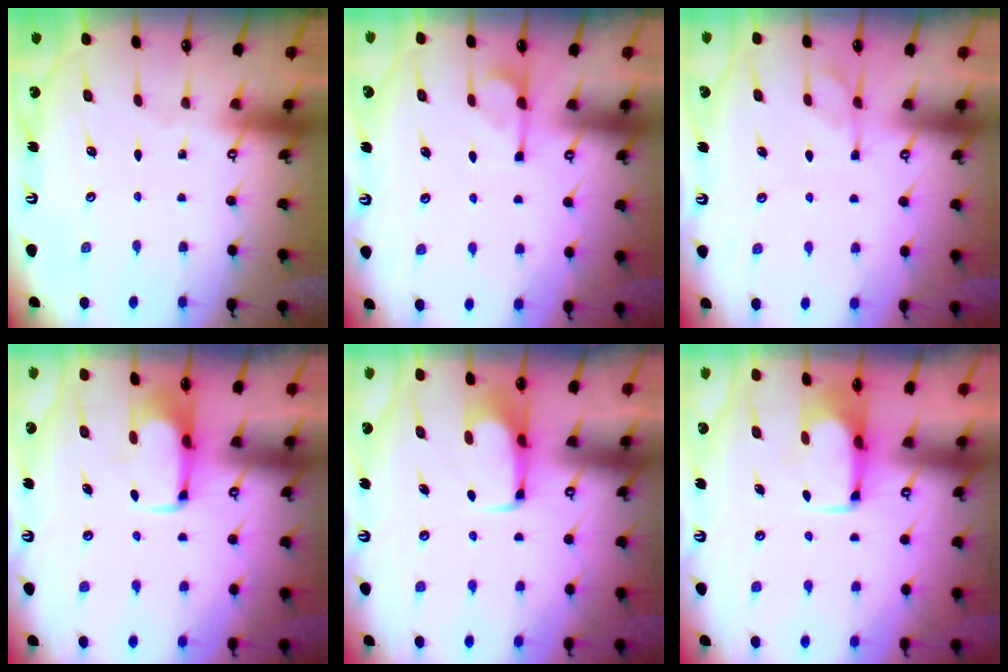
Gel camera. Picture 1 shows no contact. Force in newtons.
{"total": 1.2, "press": 0.3, "slide": 1.1}
{"total": 2.9, "press": 2.6, "slide": 1.4}
{"total": 1.7, "press": 1.7, "slide": 0.5}
{"total": 0.6, "press": 0.5, "slide": 0.2}
{"total": 1.2, "press": 1.1, "slide": 0.5}